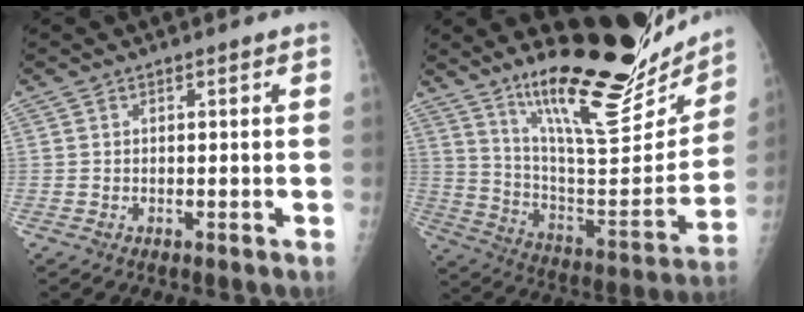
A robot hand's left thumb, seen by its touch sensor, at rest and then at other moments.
{"total": 26.7, "force": [19.6, 7.0, 16.8], "torque": [-0.218, -0.108, 0.311]}